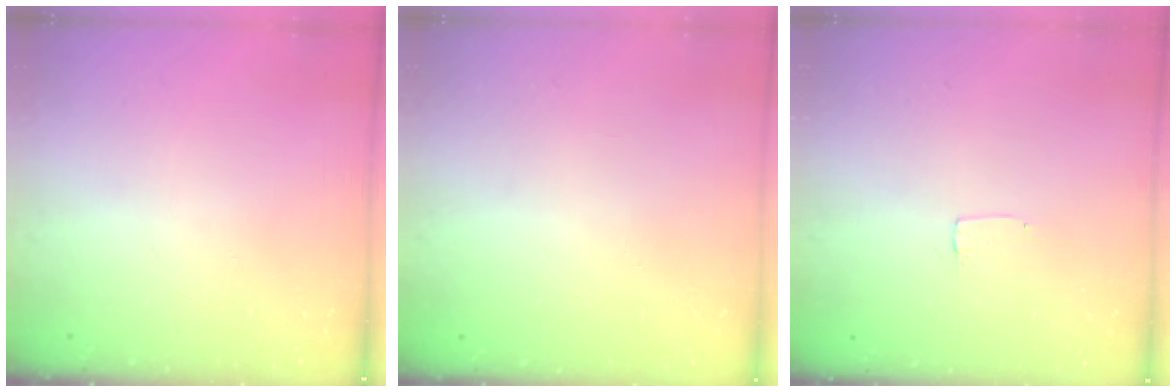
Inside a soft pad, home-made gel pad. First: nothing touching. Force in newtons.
{"total": 0.0}
{"total": 2.6, "press": 2.6, "slide": 0.2}